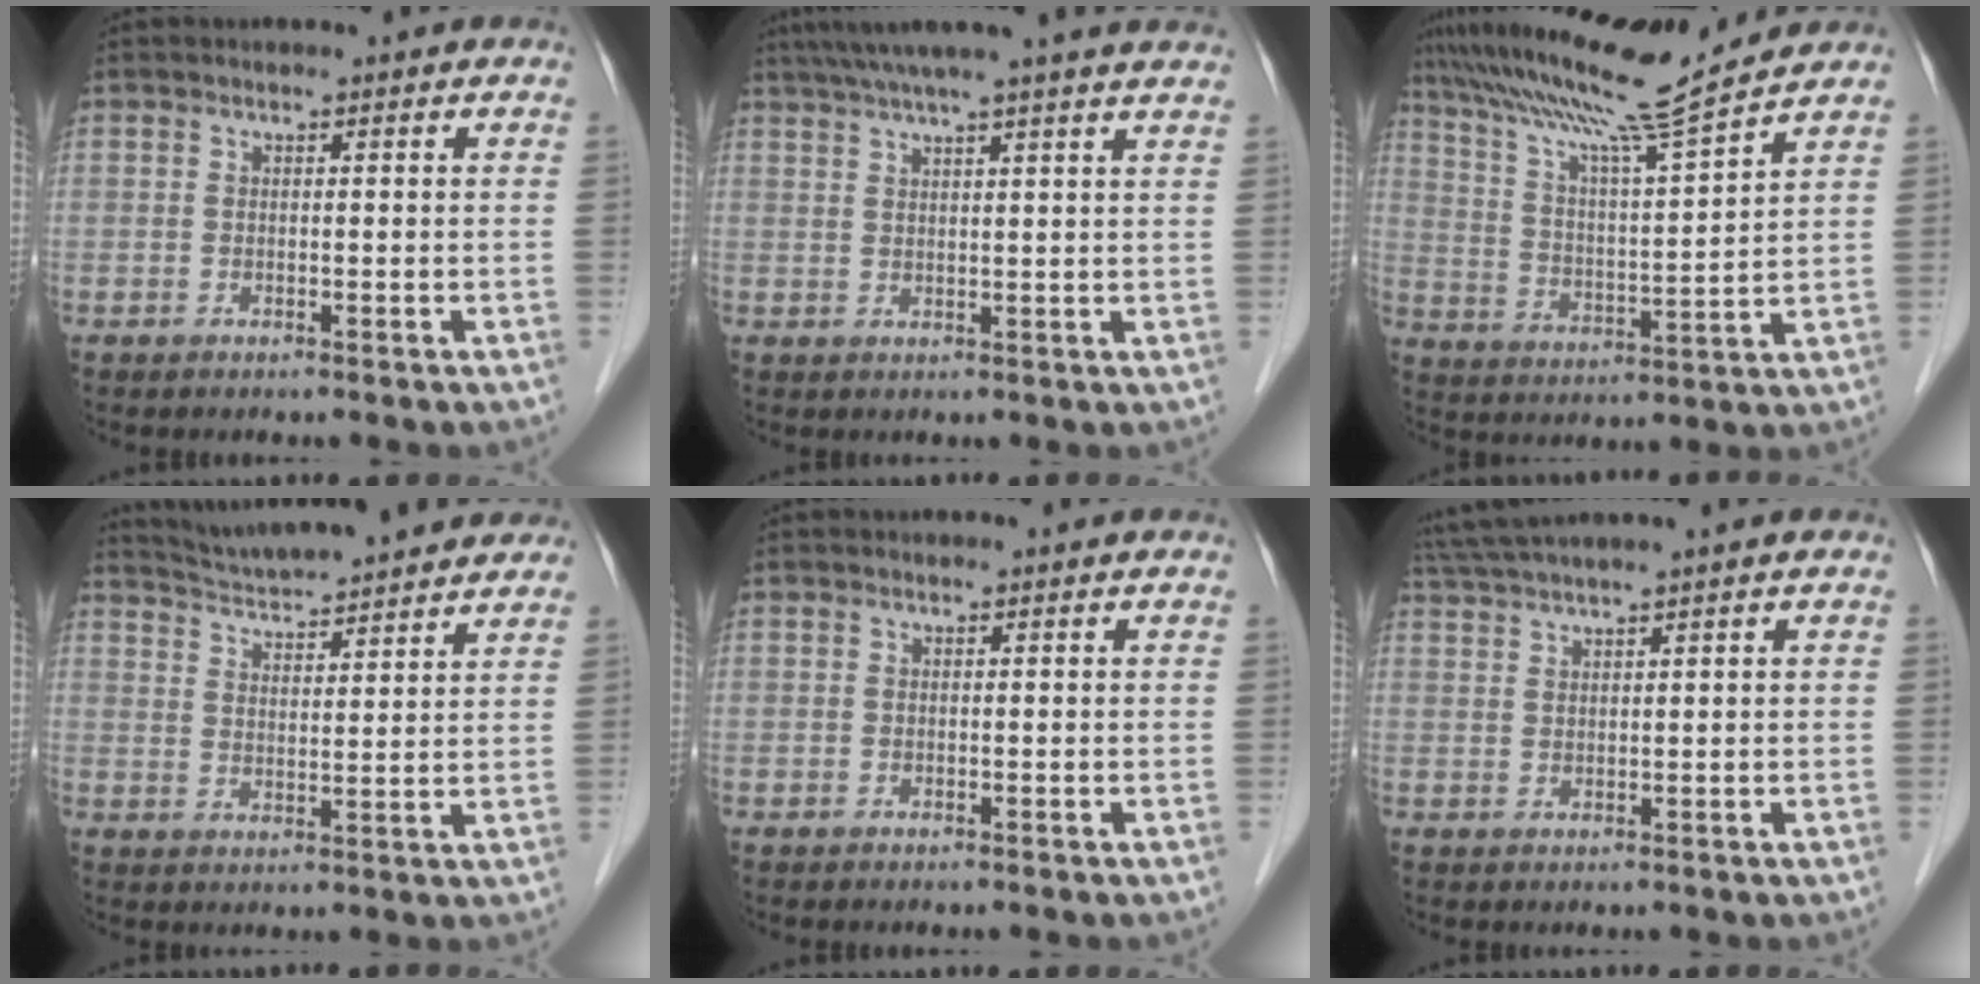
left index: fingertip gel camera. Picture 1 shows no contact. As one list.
[{"total": 13.4, "force": [11.3, -1.1, 7.0], "torque": [-0.118, 0.028, 0.144]}, {"total": 14.1, "force": [12.5, -1.8, 6.2], "torque": [-0.120, -0.001, 0.213]}, {"total": 15.7, "force": [14.4, 1.5, 6.2], "torque": [-0.101, 0.027, 0.208]}, {"total": 0.0}, {"total": 5.1, "force": [4.2, -1.2, 2.6], "torque": [-0.057, 0.022, 0.088]}]